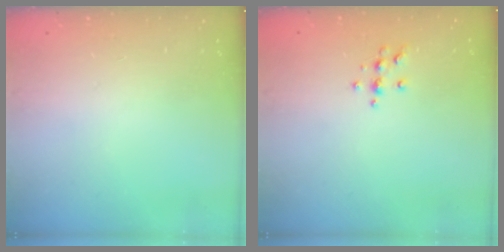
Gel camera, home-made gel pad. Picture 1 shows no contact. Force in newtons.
{"total": 6.2, "press": 6.1, "slide": 1.3}